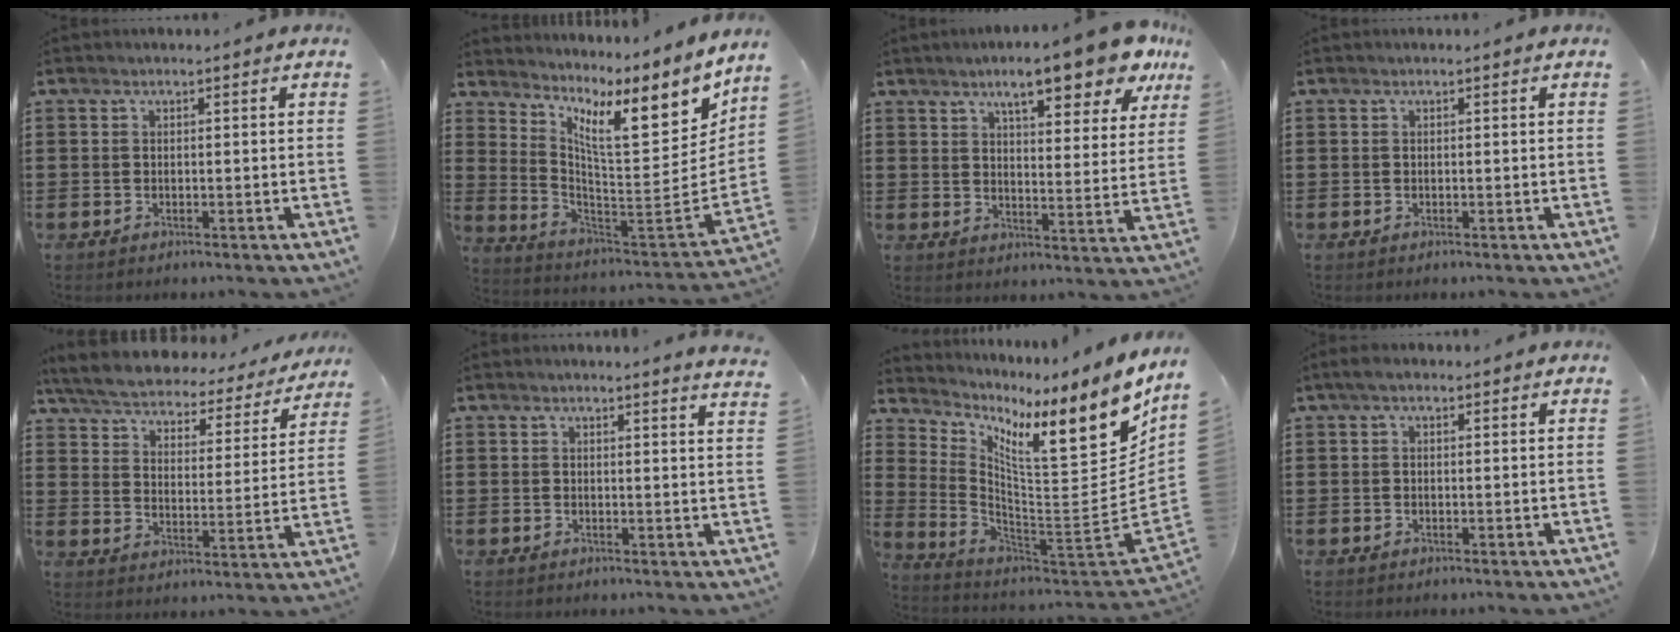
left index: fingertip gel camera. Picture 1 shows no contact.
{"total": 11.3, "force": [6.8, 3.0, 8.6], "torque": [-0.144, -0.064, 0.102]}
{"total": 10.9, "force": [8.2, 2.0, 6.9], "torque": [-0.107, -0.030, 0.132]}
{"total": 0.0}
{"total": 4.6, "force": [4.4, 0.4, 1.0], "torque": [-0.045, -0.032, 0.070]}
{"total": 1.8, "force": [1.7, -0.3, 0.5], "torque": [-0.013, -0.003, 0.032]}
{"total": 12.5, "force": [5.5, 3.7, 10.6], "torque": [-0.182, -0.047, 0.077]}
{"total": 1.3, "force": [0.5, 0.6, 1.0], "torque": [-0.020, 0.006, 0.008]}